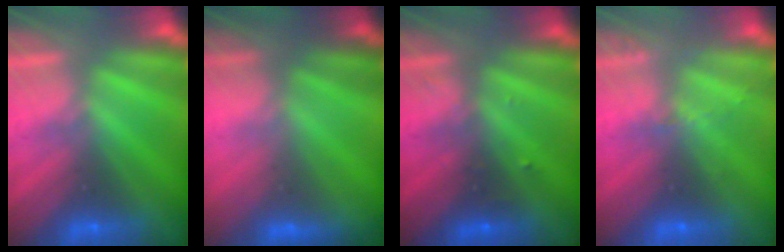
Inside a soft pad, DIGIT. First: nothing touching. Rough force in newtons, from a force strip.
{"total": 4.6}
{"total": 2.4}
{"total": 2.0}